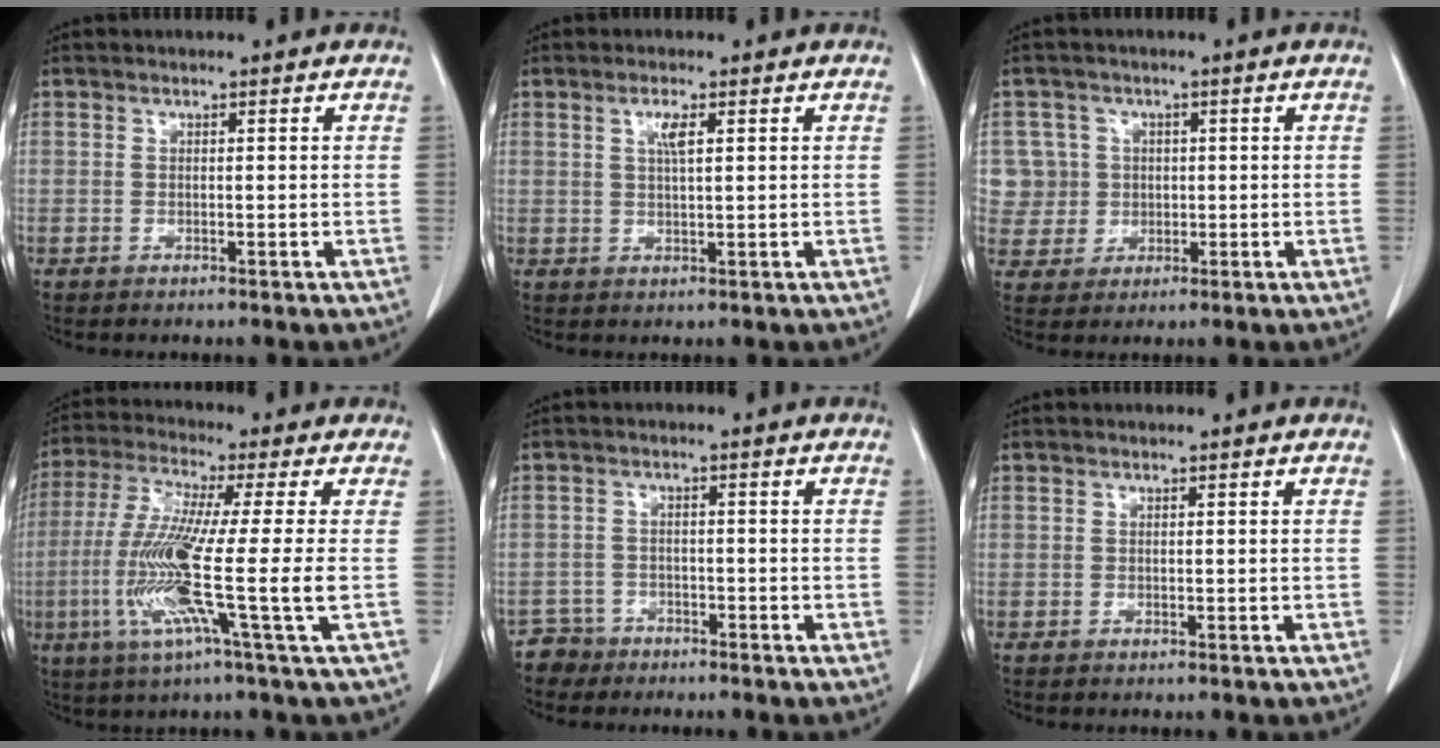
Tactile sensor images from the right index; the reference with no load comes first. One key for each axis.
{"total": 2.5, "fx": 1.0, "fy": 0.4, "fz": 2.2, "tx": -0.046, "ty": 0.000, "tz": 0.018}
{"total": 6.3, "fx": 0.9, "fy": 6.3, "fz": -0.2, "tx": 0.010, "ty": 0.022, "tz": 0.025}
{"total": 13.3, "fx": -2.8, "fy": -1.7, "fz": 12.9, "tx": -0.260, "ty": -0.025, "tz": -0.063}
{"total": 3.0, "fx": -2.3, "fy": 1.6, "fz": -1.0, "tx": 0.018, "ty": 0.006, "tz": -0.046}
{"total": 0.0}